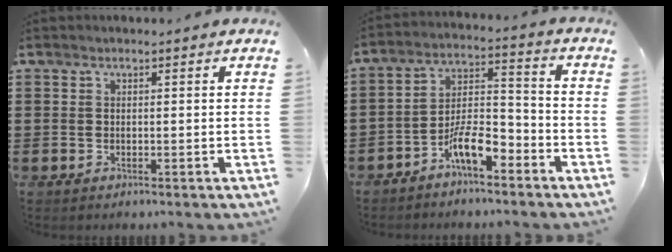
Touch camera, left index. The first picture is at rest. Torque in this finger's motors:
{"motor_torque": [1.07, 1.07, 0.24, 0.09]}